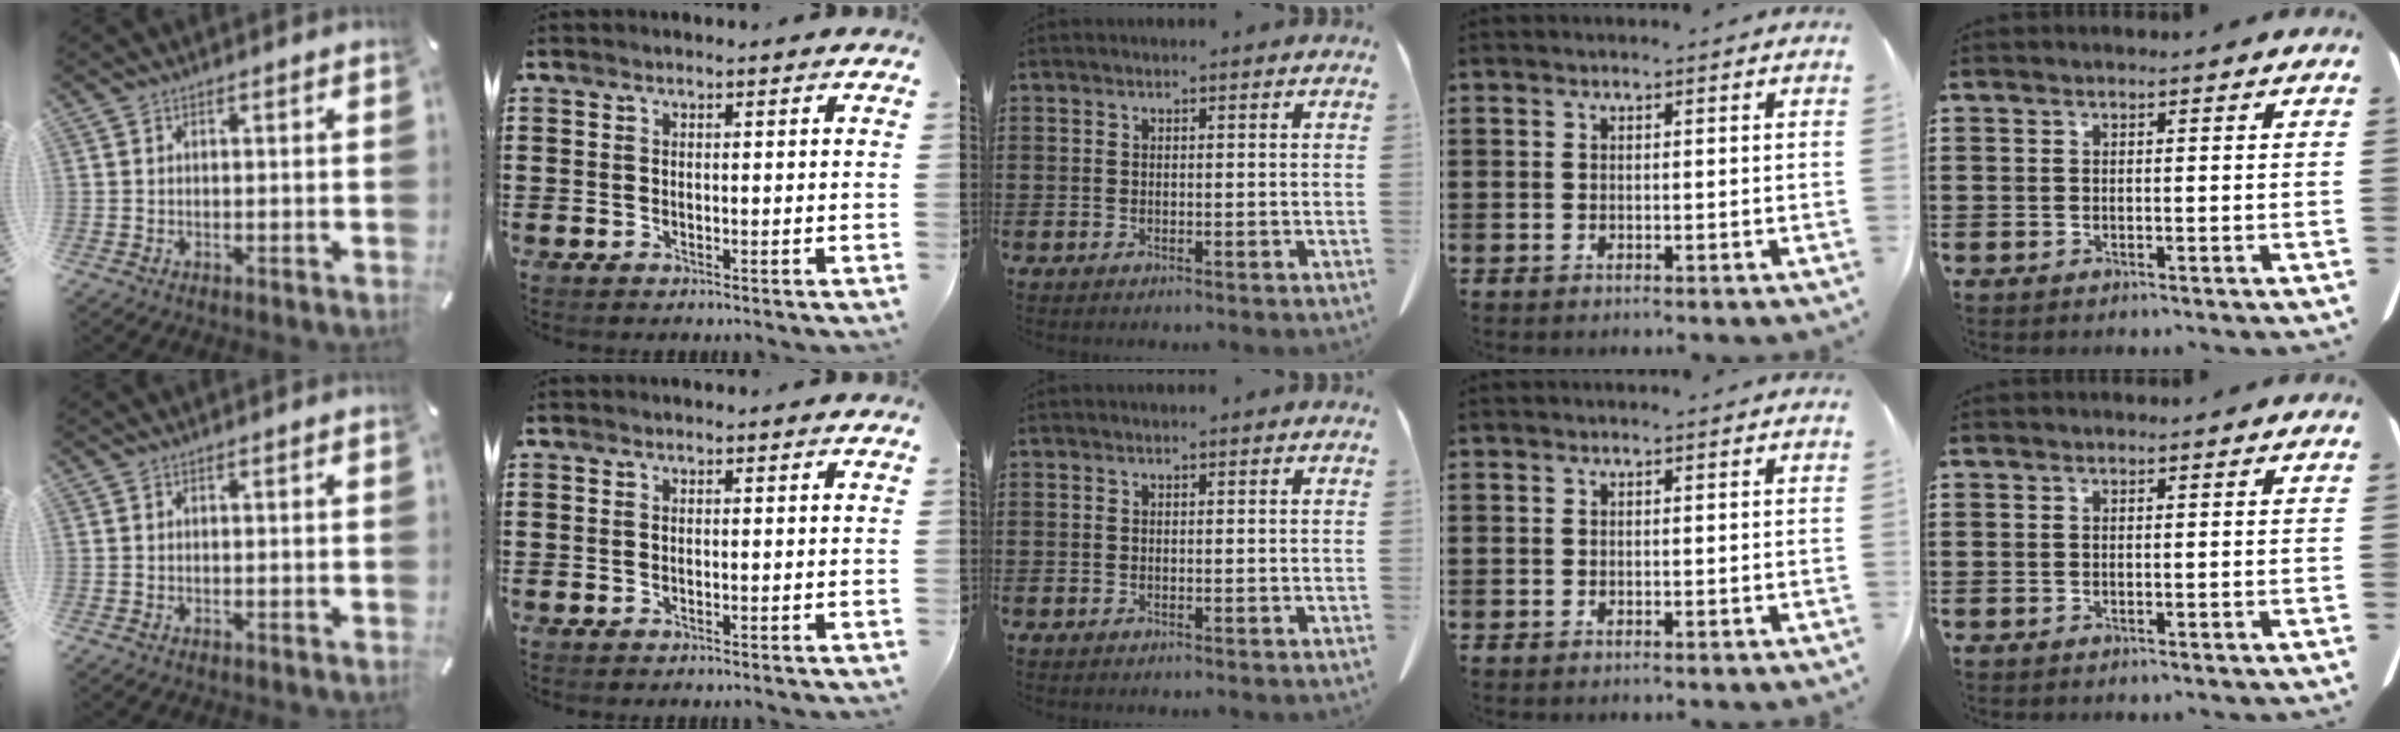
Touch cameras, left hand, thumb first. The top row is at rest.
{}